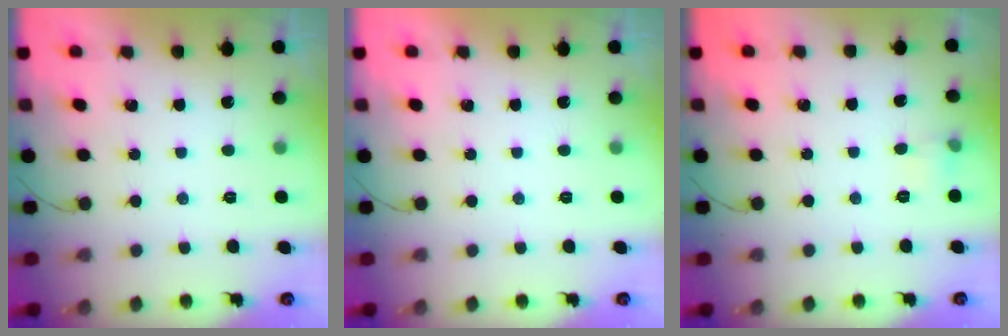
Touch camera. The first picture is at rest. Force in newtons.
{"total": 0.0}
{"total": 3.9, "press": 3.8, "slide": 1.2}